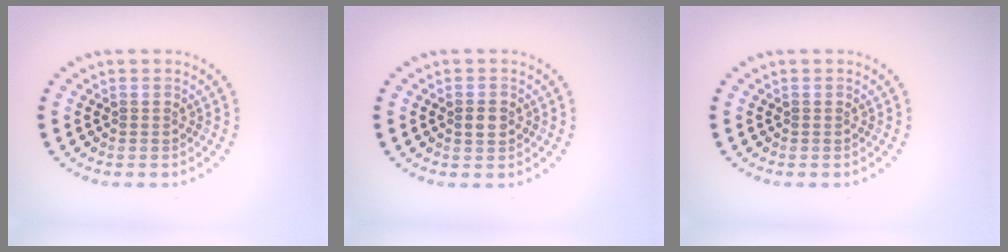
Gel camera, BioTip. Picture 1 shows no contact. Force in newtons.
{"total": 1.6, "press": 1.6, "slide": 0.2}
{"total": 0.0}